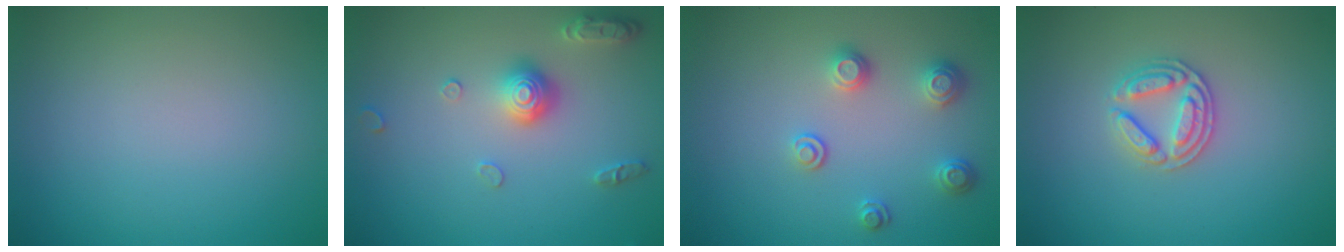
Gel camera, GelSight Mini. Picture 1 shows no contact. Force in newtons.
{"total": 3.0, "press": 2.9, "slide": 0.7}
{"total": 2.3, "press": 2.3, "slide": 0.6}
{"total": 2.8, "press": 2.7, "slide": 0.7}